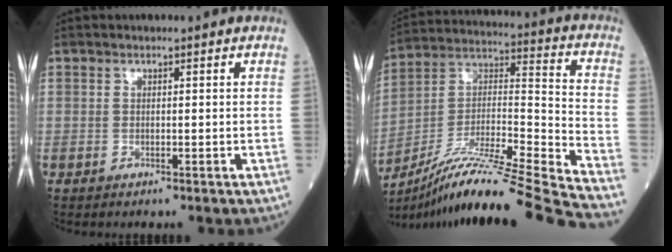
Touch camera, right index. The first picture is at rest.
{"total": 25.9, "force": [-22.0, -1.9, 13.6], "torque": [-0.208, -0.016, -0.371]}